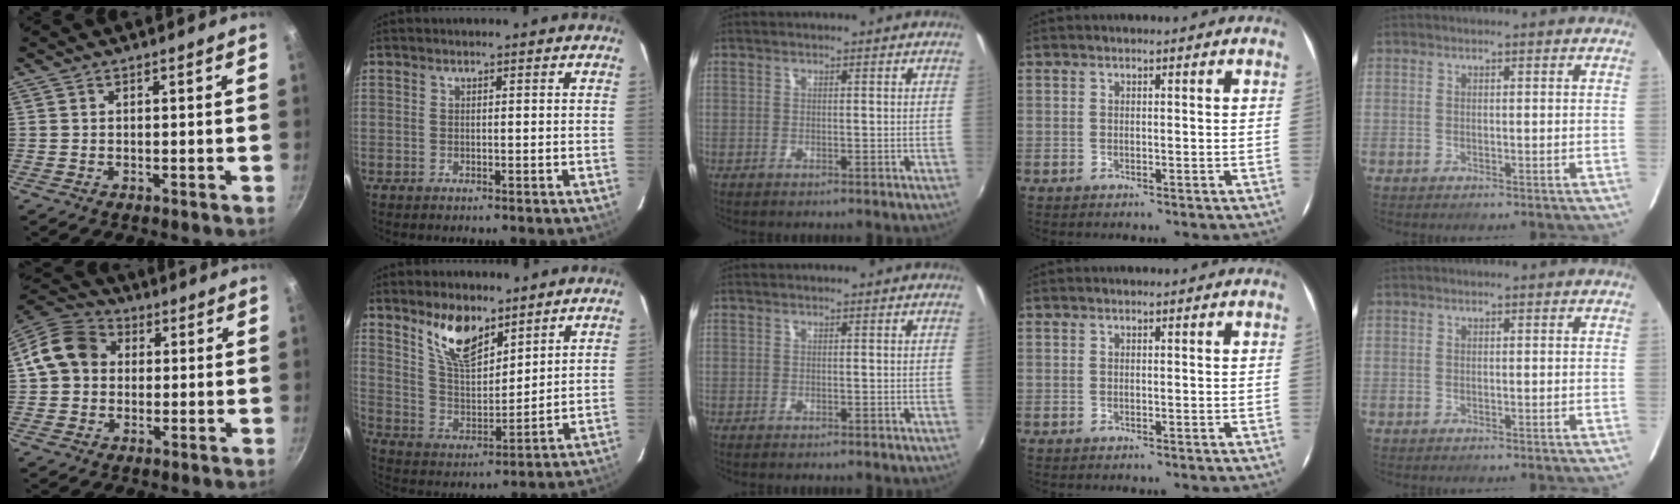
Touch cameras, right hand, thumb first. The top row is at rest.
{"thumb": {"total": 10.7, "force": [1.4, 9.0, 5.6], "torque": [-0.072, 0.024, 0.006]}, "index": {"total": 11.3, "force": [7.9, 4.4, 6.6], "torque": [-0.116, -0.003, 0.156]}}